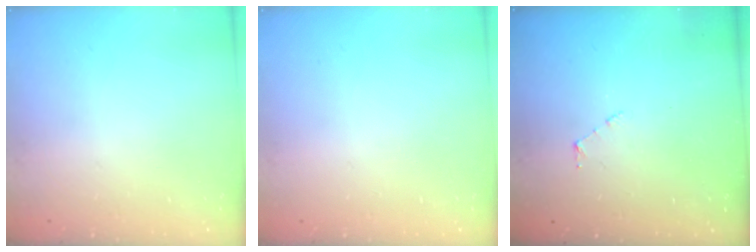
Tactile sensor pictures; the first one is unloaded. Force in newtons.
{"total": 0.0}
{"total": 2.9, "press": 2.9, "slide": 0.3}